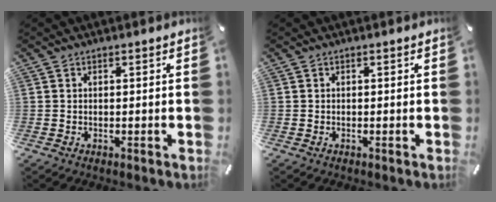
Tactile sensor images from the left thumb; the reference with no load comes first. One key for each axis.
{"total": 0.0}